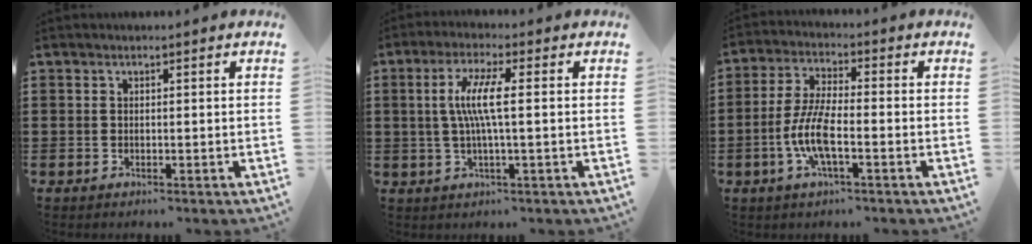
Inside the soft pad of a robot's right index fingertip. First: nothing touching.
{"total": 6.2, "force": [0.3, 0.5, 6.2], "torque": [-0.130, -0.009, -0.004]}
{"total": 7.7, "force": [-2.6, 2.1, 6.9], "torque": [-0.162, -0.013, -0.057]}